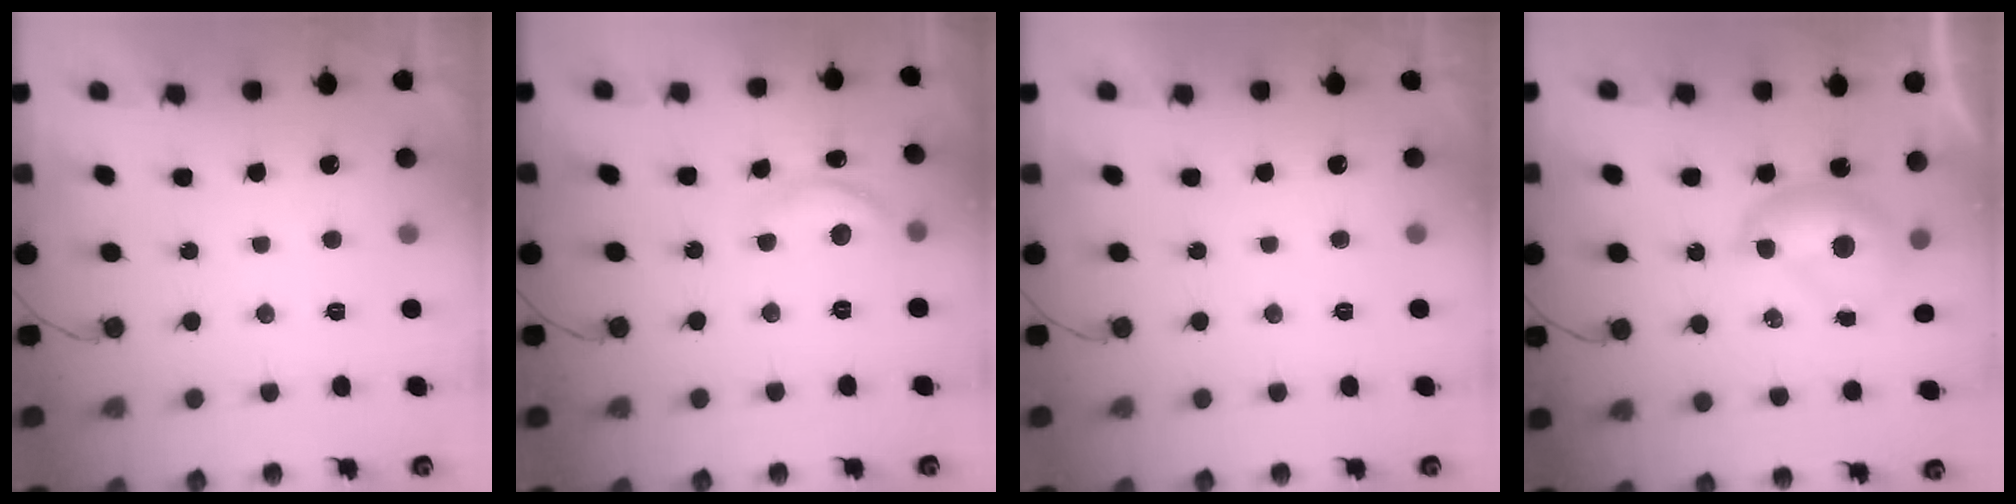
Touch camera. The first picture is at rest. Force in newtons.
{"total": 10.1, "press": 10.0, "slide": 0.7}
{"total": 0.0}
{"total": 7.8, "press": 7.8, "slide": 0.2}